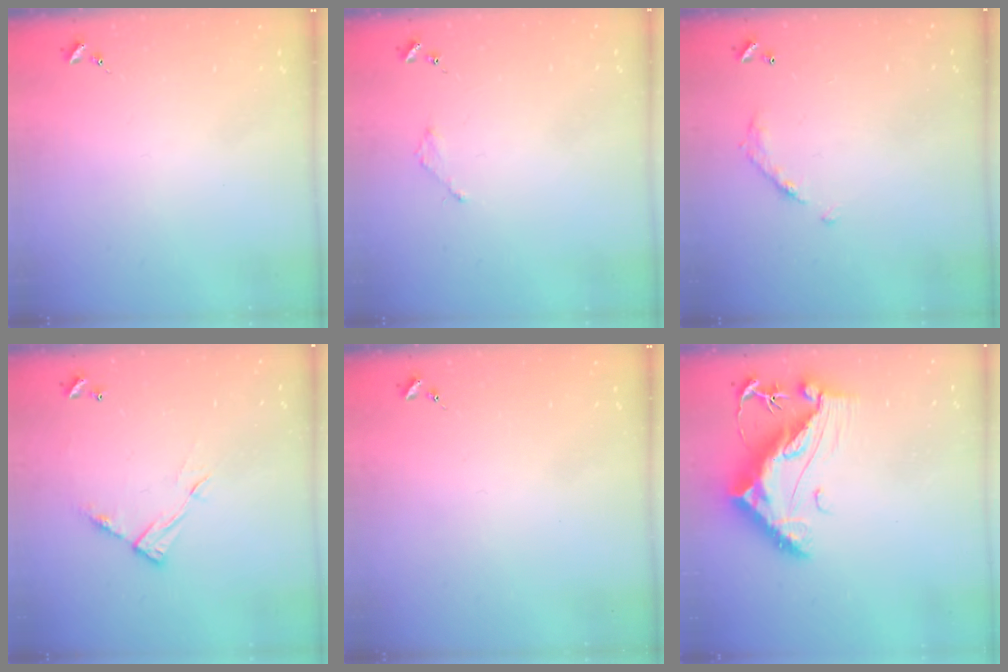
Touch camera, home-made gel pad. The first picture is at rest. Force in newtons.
{"total": 2.0, "press": 2.0, "slide": 0.3}
{"total": 7.9, "press": 7.9, "slide": 0.3}
{"total": 10.0, "press": 10.0, "slide": 0.5}
{"total": 0.0}
{"total": 13.5, "press": 13.4, "slide": 1.3}